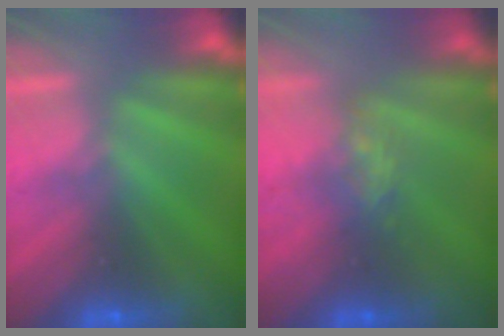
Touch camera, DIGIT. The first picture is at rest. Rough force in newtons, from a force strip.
{"total": 4.4}